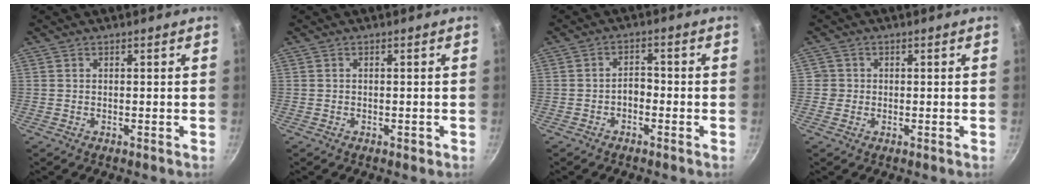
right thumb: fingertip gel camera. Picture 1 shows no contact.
{"total": 0.7, "force": [-0.3, 0.4, 0.4], "torque": [-0.003, 0.000, -0.006]}
{"total": 2.8, "force": [-1.2, 1.8, 1.8], "torque": [-0.017, 0.017, -0.027]}
{"total": 1.9, "force": [-0.1, 1.9, -0.1], "torque": [0.016, 0.008, -0.004]}